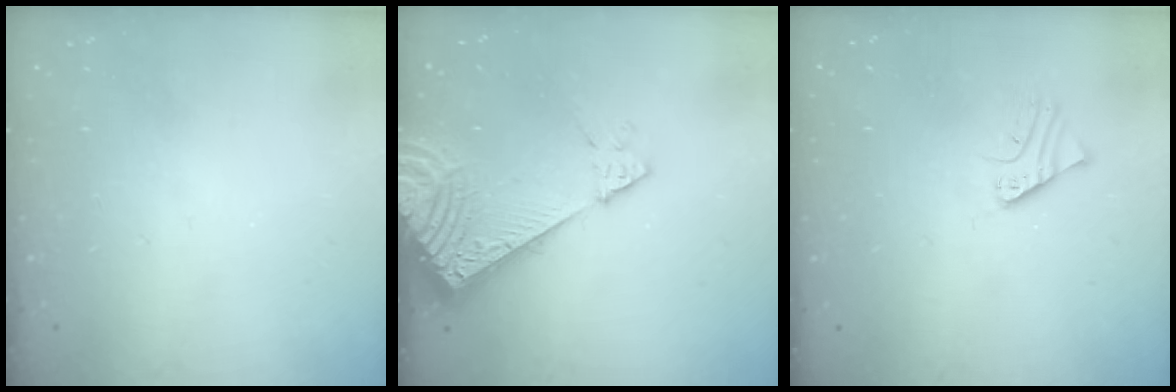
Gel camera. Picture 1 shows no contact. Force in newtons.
{"total": 9.2, "press": 9.2, "slide": 1.2}
{"total": 2.5, "press": 2.5, "slide": 0.2}